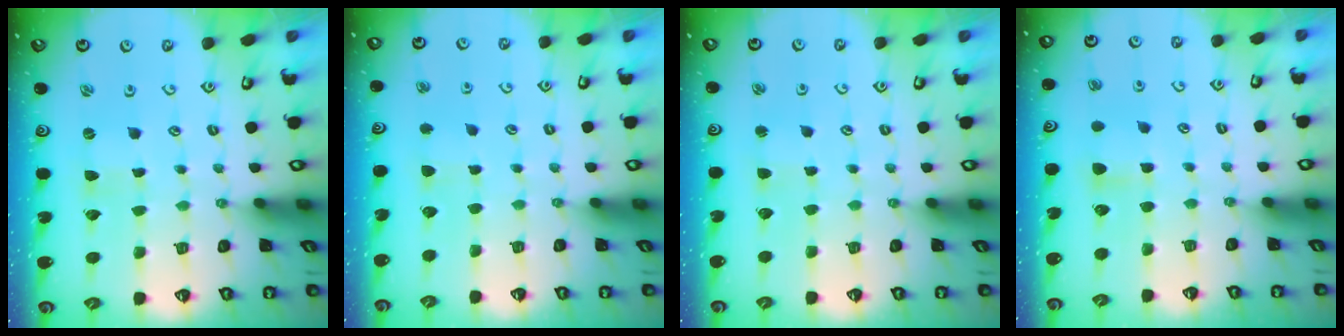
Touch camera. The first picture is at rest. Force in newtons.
{"total": 2.8, "press": 2.7, "slide": 0.4}
{"total": 1.6, "press": 1.6, "slide": 0.2}
{"total": 4.4, "press": 4.3, "slide": 0.7}